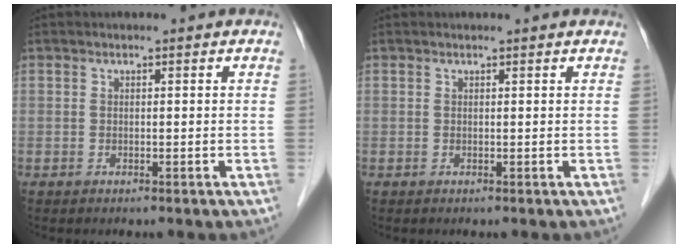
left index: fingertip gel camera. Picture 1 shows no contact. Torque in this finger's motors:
{"motor_torque": [0.05, -0.03, 0.03, 0.01]}